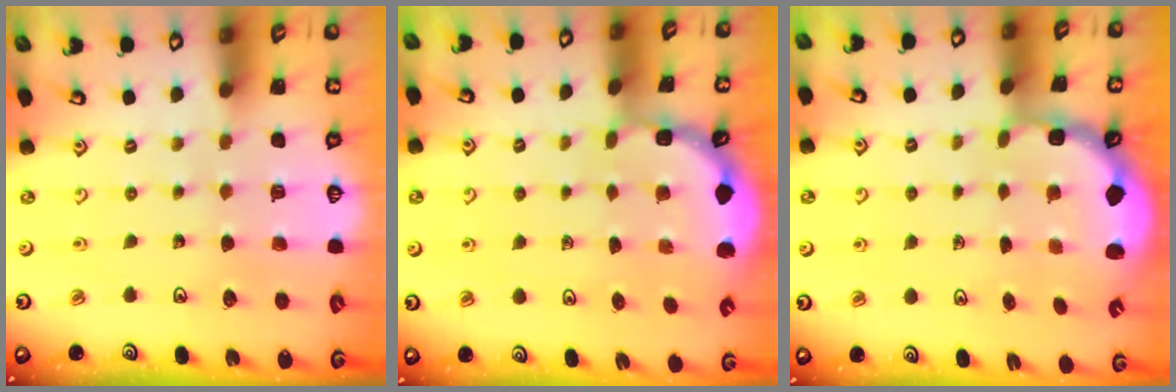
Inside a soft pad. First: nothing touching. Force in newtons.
{"total": 1.6, "press": 1.6, "slide": 0.2}
{"total": 2.7, "press": 2.0, "slide": 1.7}